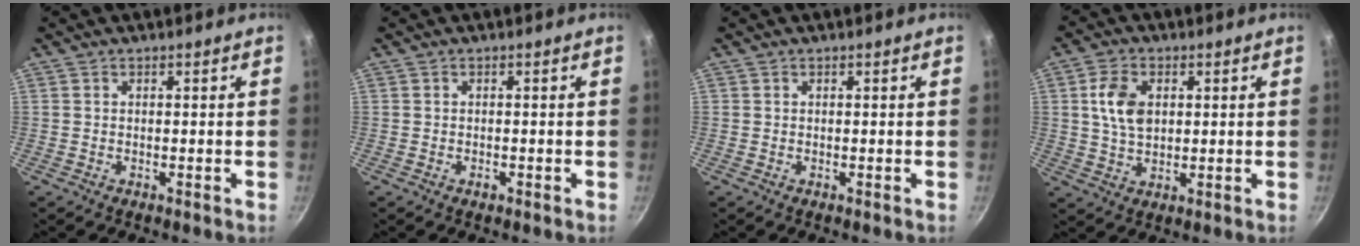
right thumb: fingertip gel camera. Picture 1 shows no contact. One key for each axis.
{"total": 0.8, "fx": -0.5, "fy": 0.5, "fz": 0.5, "tx": -0.010, "ty": 0.003, "tz": -0.007}
{"total": 0.0}
{"total": 7.6, "fx": 1.6, "fy": 5.1, "fz": 5.5, "tx": -0.092, "ty": 0.000, "tz": 0.030}